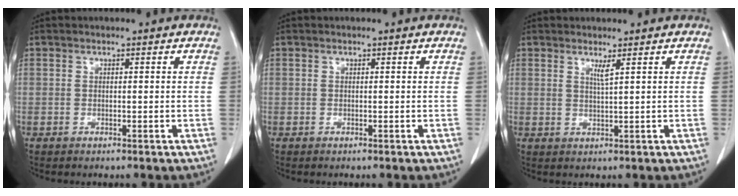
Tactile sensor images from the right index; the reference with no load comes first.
{"total": 0.0}
{"total": 1.5, "force": [0.9, -0.4, 1.2], "torque": [-0.025, -0.011, 0.019]}